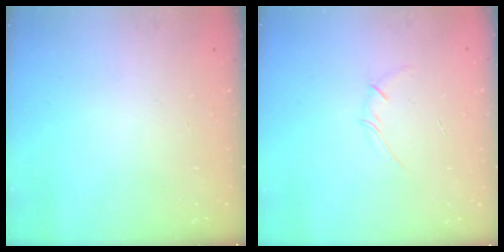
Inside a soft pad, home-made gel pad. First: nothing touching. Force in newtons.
{"total": 2.7, "press": 2.6, "slide": 0.7}